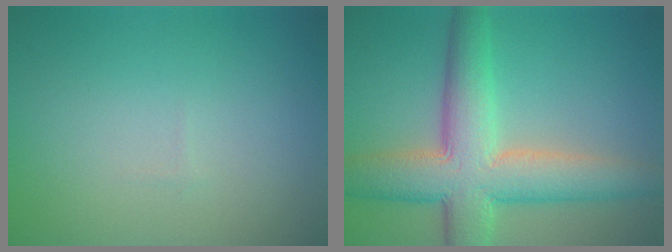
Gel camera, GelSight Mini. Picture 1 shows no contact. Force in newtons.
{"total": 8.9, "press": 8.9, "slide": 0.2}